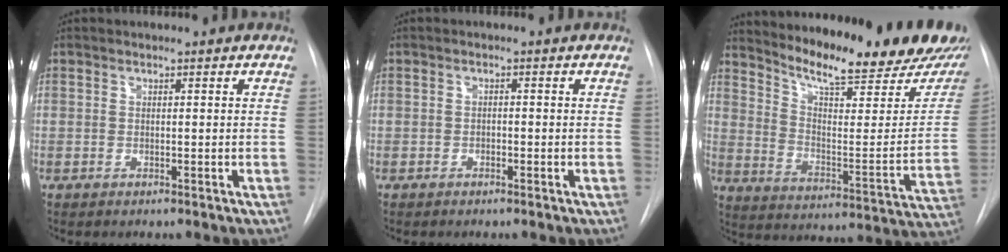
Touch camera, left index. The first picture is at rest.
{"total": 0.8, "force": [-0.5, 0.4, 0.4], "torque": [-0.006, 0.003, -0.010]}
{"total": 24.1, "force": [20.9, 3.6, 11.4], "torque": [-0.173, -0.082, 0.275]}